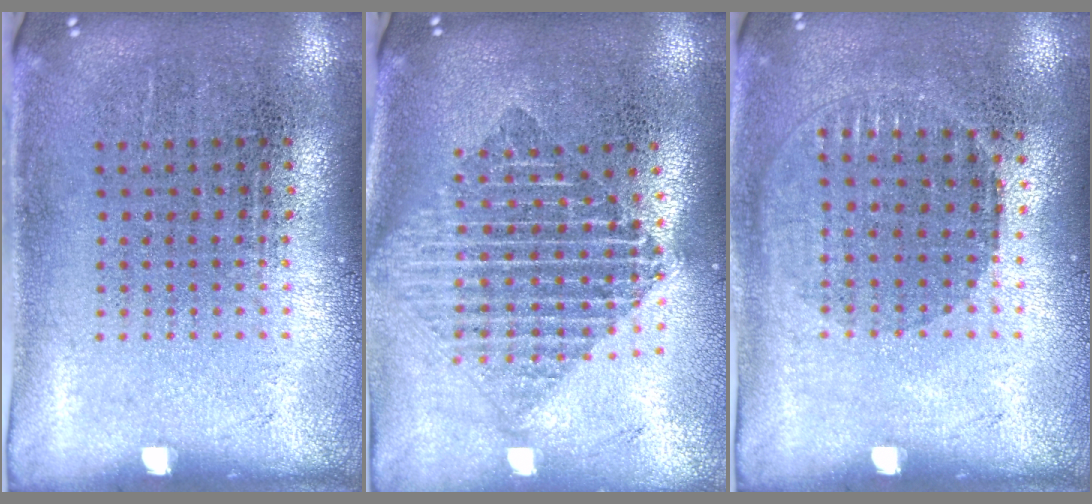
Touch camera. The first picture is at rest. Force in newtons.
{"total": 1.9, "press": 1.6, "slide": 1.1}
{"total": 0.9, "press": 0.8, "slide": 0.3}